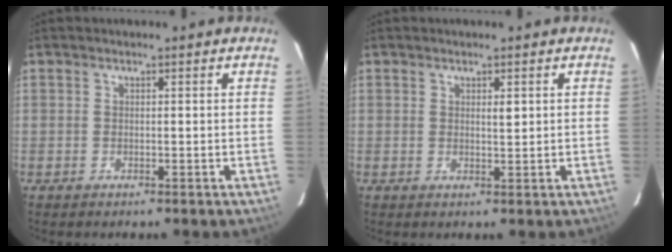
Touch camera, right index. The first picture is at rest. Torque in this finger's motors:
{"motor_torque": [0.15, 0.08, -0.01, 0.03]}